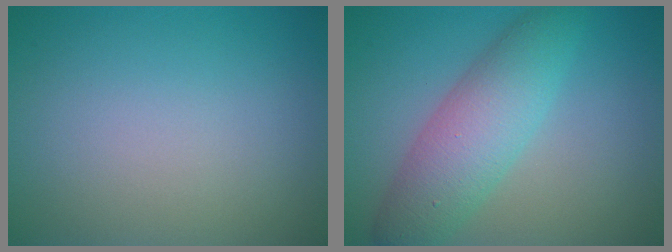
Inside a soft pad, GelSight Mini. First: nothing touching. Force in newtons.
{"total": 5.8, "press": 5.8, "slide": 0.2}